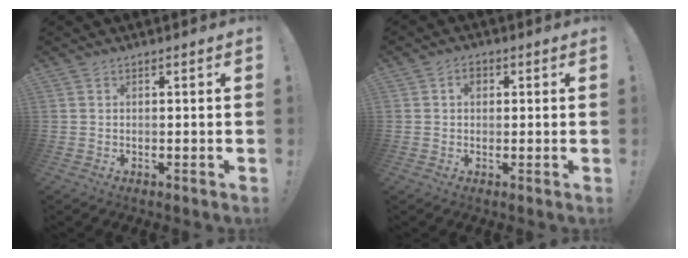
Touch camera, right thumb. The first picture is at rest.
{"total": 2.8, "force": [0.6, 2.2, 1.6], "torque": [-0.017, 0.002, 0.008]}